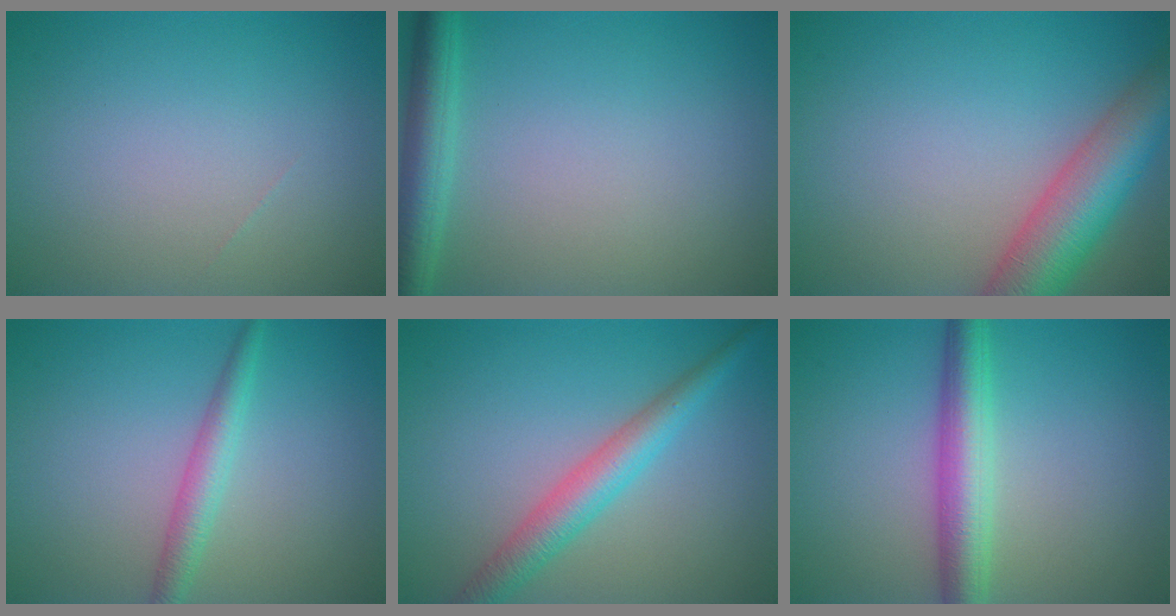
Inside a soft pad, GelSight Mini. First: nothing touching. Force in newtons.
{"total": 3.4, "press": 3.4, "slide": 0.2}
{"total": 7.9, "press": 7.9, "slide": 0.4}
{"total": 2.4, "press": 2.4, "slide": 0.0}
{"total": 3.9, "press": 3.9, "slide": 0.1}
{"total": 4.8, "press": 4.8, "slide": 0.2}